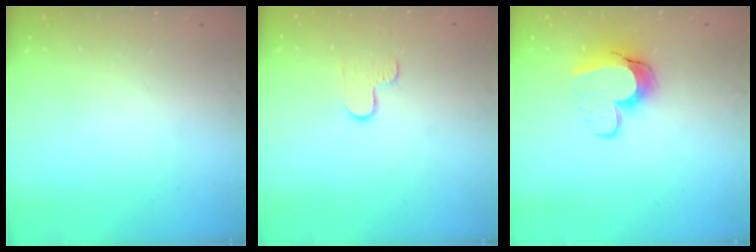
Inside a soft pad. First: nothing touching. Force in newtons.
{"total": 5.4, "press": 5.4, "slide": 0.5}
{"total": 11.8, "press": 11.7, "slide": 1.0}